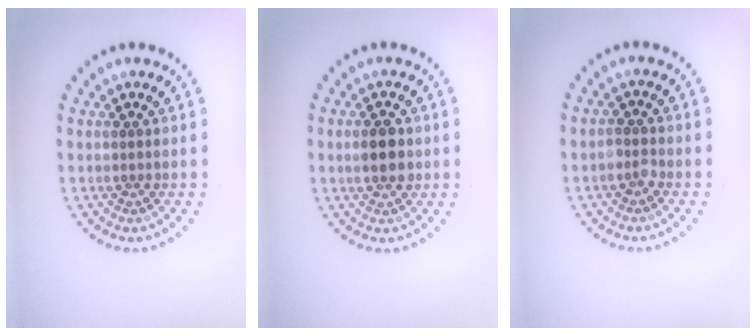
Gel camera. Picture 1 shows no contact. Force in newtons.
{"total": 2.9, "press": 2.9, "slide": 0.0}
{"total": 1.2, "press": 1.1, "slide": 0.4}